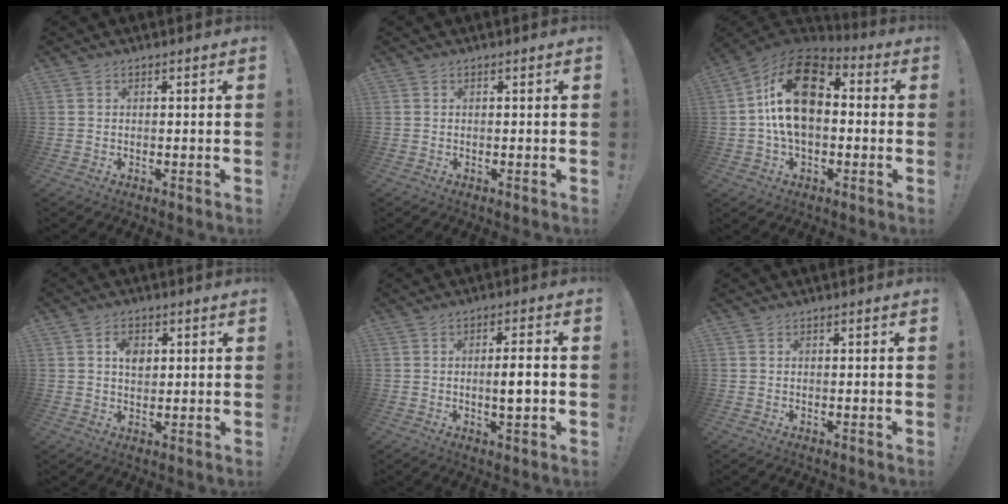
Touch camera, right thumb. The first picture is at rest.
{"total": 0.0}
{"total": 20.2, "force": [2.7, 12.5, 15.7], "torque": [-0.274, 0.009, 0.045]}
{"total": 4.9, "force": [1.4, 3.4, 3.2], "torque": [-0.042, -0.001, 0.022]}
{"total": 5.2, "force": [-0.6, 0.6, 5.1], "torque": [-0.072, -0.005, -0.016]}
{"total": 0.0}